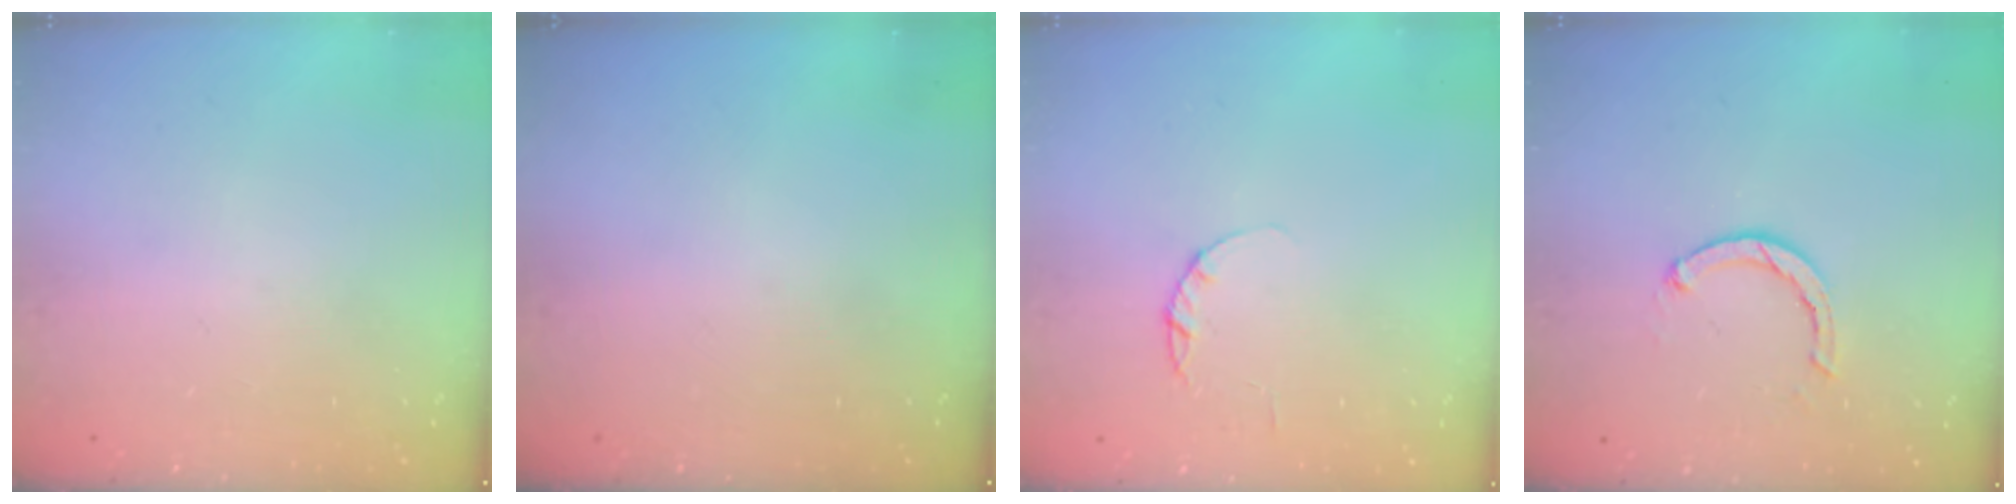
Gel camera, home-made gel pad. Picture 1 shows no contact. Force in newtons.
{"total": 0.0}
{"total": 2.2, "press": 2.2, "slide": 0.4}
{"total": 2.3, "press": 2.3, "slide": 0.3}